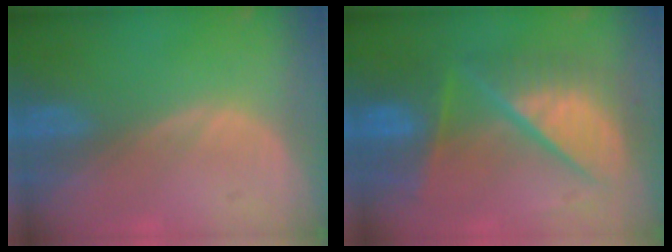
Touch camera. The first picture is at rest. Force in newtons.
{"total": 11.0, "press": 10.9, "slide": 1.4}